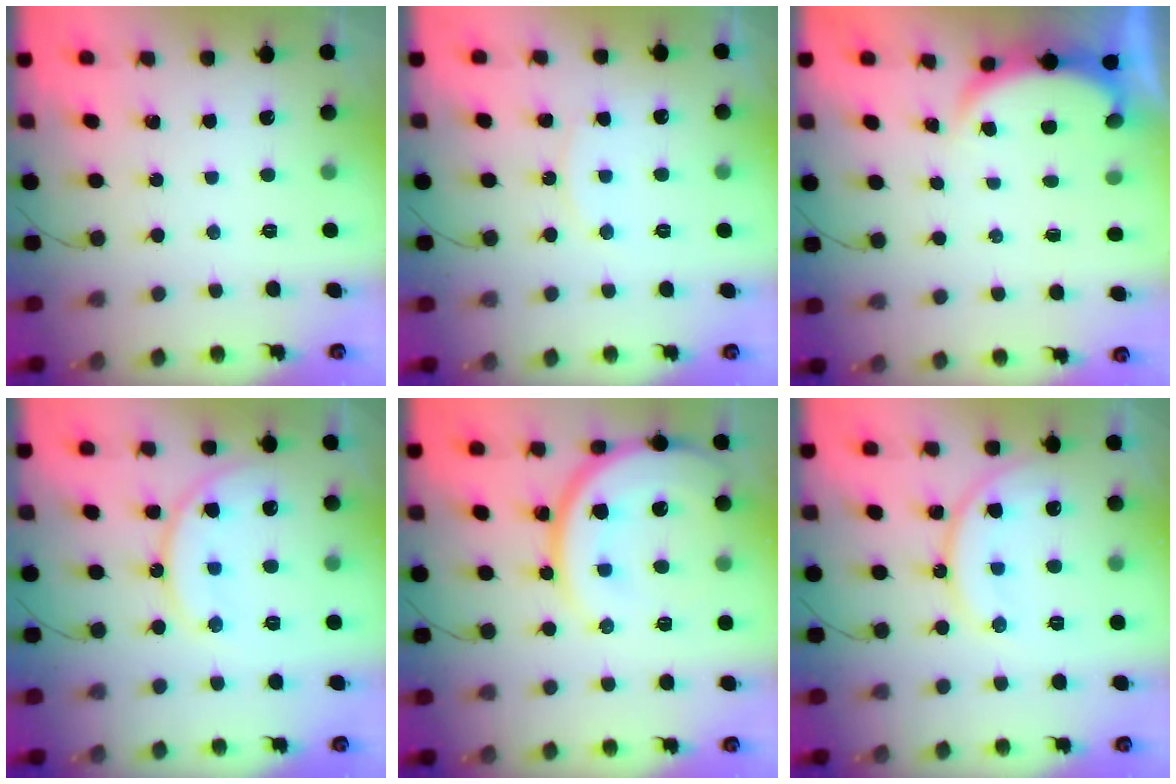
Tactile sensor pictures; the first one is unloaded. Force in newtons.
{"total": 6.4, "press": 6.4, "slide": 0.6}
{"total": 2.8, "press": 2.7, "slide": 0.6}
{"total": 13.5, "press": 13.5, "slide": 0.9}
{"total": 16.7, "press": 16.7, "slide": 1.3}
{"total": 13.3, "press": 13.3, "slide": 1.3}